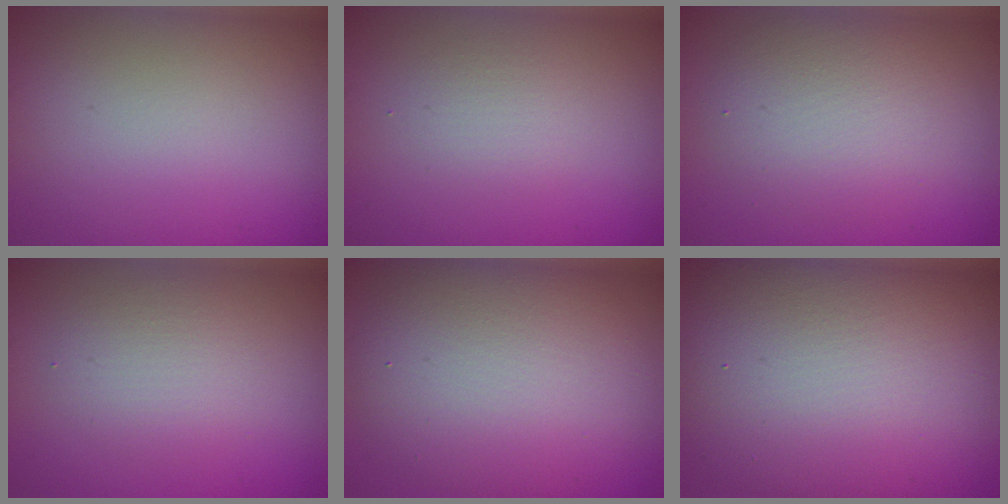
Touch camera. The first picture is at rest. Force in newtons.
{"total": 1.4, "press": 1.4, "slide": 0.0}
{"total": 2.5, "press": 2.5, "slide": 0.4}
{"total": 2.6, "press": 2.6, "slide": 0.1}
{"total": 9.4, "press": 9.4, "slide": 0.2}
{"total": 13.7, "press": 13.7, "slide": 1.0}